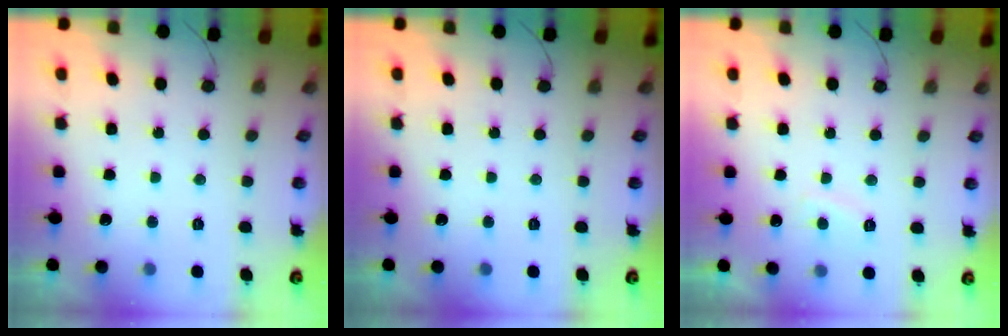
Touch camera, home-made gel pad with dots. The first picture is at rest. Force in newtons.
{"total": 0.0}
{"total": 2.8, "press": 2.7, "slide": 0.6}